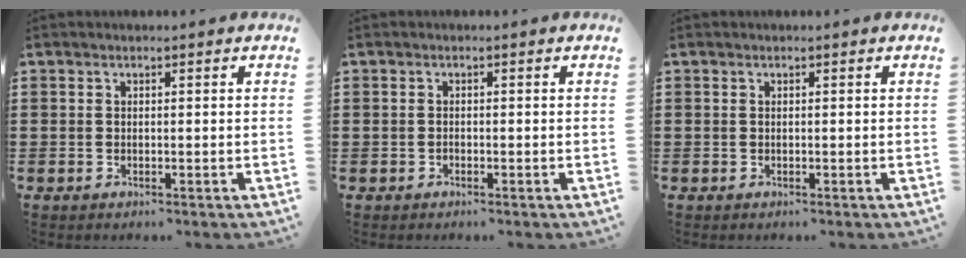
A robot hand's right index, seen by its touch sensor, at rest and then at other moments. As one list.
[{"total": 0.6, "force": [-0.4, 0.4, 0.1], "torque": [-0.004, 0.003, -0.009]}, {"total": 0.0}]